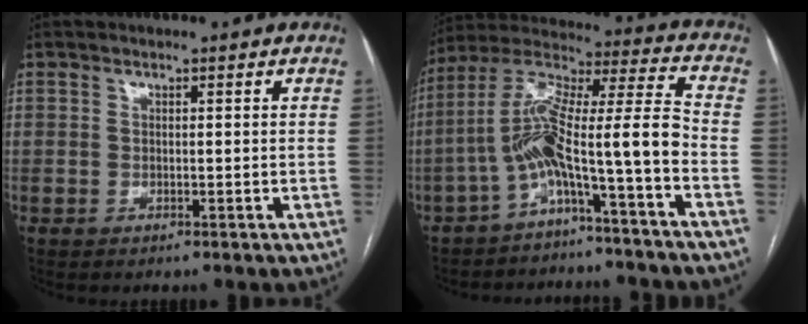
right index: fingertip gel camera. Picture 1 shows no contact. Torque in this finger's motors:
{"motor_torque": [1.70, -0.44, 0.72, 0.21]}